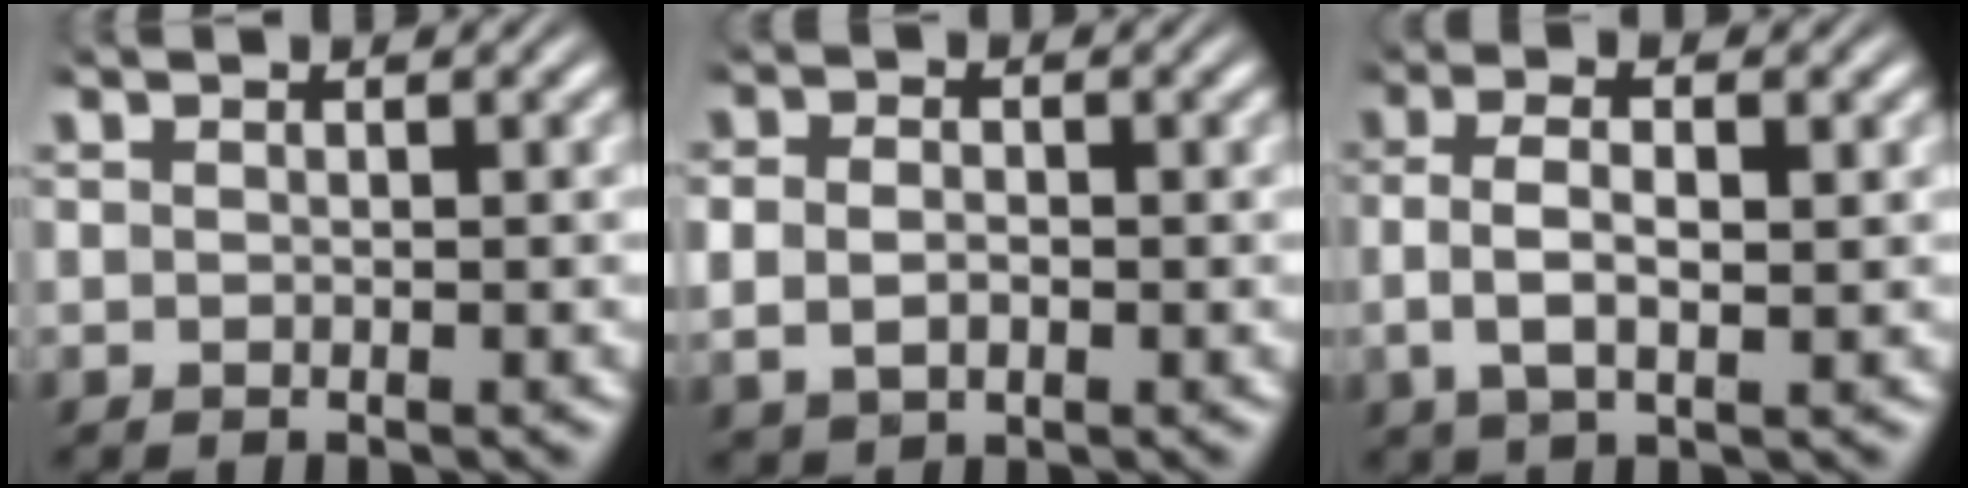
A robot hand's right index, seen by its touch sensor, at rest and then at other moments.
{"total": 3.0, "force": [0.1, 2.5, 1.7], "torque": [-0.047, -0.002, 0.005]}
{"total": 4.1, "force": [0.3, 2.0, 3.5], "torque": [-0.078, 0.001, 0.007]}